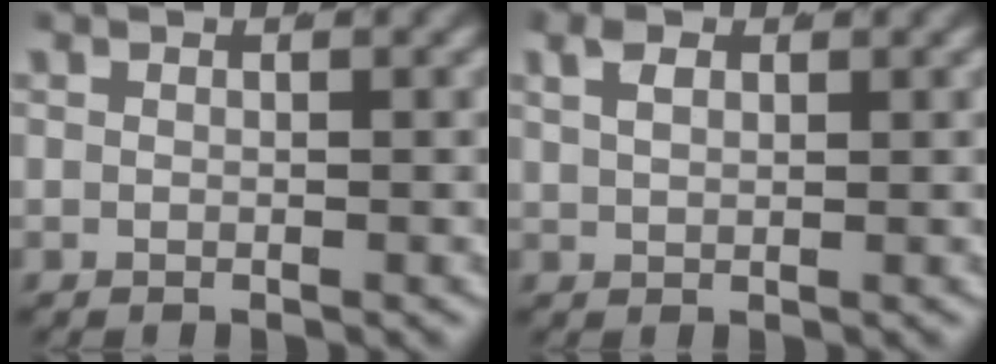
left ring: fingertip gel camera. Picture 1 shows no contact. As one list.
[{"total": 1.8, "force": [1.1, 0.8, 1.1], "torque": [-0.018, -0.003, 0.026]}]